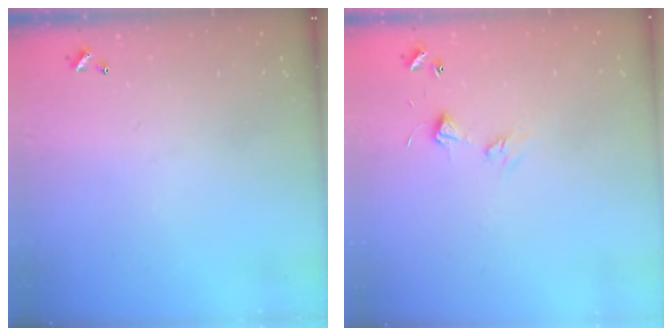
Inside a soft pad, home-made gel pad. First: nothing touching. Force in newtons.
{"total": 4.6, "press": 4.6, "slide": 0.6}